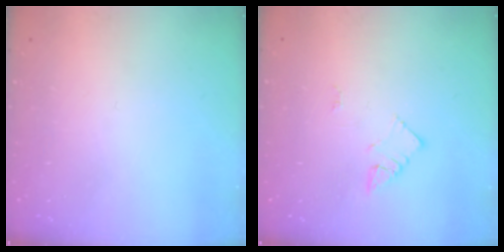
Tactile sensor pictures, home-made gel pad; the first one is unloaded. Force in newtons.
{"total": 2.9, "press": 2.9, "slide": 0.2}